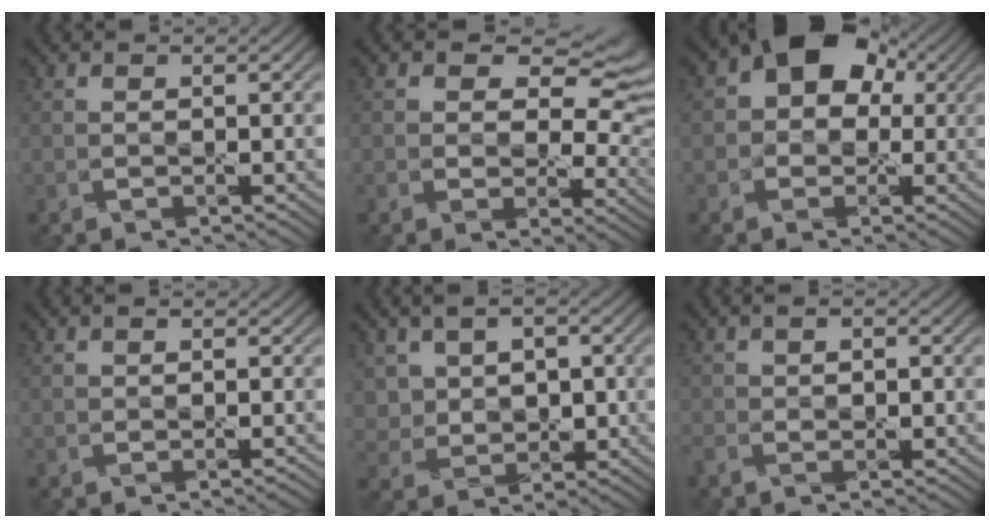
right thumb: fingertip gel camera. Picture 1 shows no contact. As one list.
[{"total": 9.9, "force": [3.3, 6.7, 6.5], "torque": [-0.095, -0.002, 0.057]}, {"total": 10.7, "force": [2.8, 8.5, 5.8], "torque": [-0.086, 0.036, 0.009]}, {"total": 0.6, "force": [-0.4, 0.2, 0.3], "torque": [-0.007, 0.002, -0.008]}, {"total": 5.8, "force": [1.2, 4.6, 3.3], "torque": [-0.076, 0.003, 0.021]}, {"total": 2.9, "force": [-1.4, 1.8, 1.7], "torque": [-0.042, -0.002, -0.035]}]